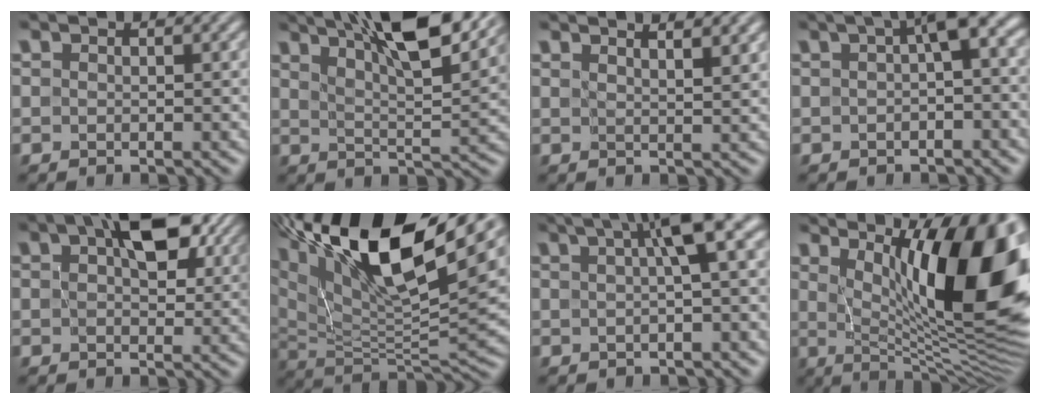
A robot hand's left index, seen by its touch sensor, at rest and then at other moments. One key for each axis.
{"total": 10.5, "fx": 7.1, "fy": 2.3, "fz": 7.4, "tx": -0.099, "ty": 0.022, "tz": 0.092}
{"total": 3.1, "fx": 2.5, "fy": 0.6, "fz": 1.8, "tx": -0.008, "ty": 0.012, "tz": 0.024}
{"total": 4.5, "fx": 0.9, "fy": 1.4, "fz": 4.2, "tx": -0.047, "ty": 0.023, "tz": 0.005}
{"total": 7.3, "fx": 2.7, "fy": 3.9, "fz": 5.6, "tx": -0.089, "ty": 0.012, "tz": 0.034}
{"total": 17.2, "fx": 9.2, "fy": 5.2, "fz": 13.6, "tx": -0.277, "ty": 0.031, "tz": 0.168}
{"total": 6.1, "fx": 1.9, "fy": 1.2, "fz": 5.7, "tx": -0.066, "ty": 0.027, "tz": 0.022}
{"total": 16.2, "fx": 4.3, "fy": 5.0, "fz": 14.8, "tx": -0.173, "ty": 0.009, "tz": 0.070}